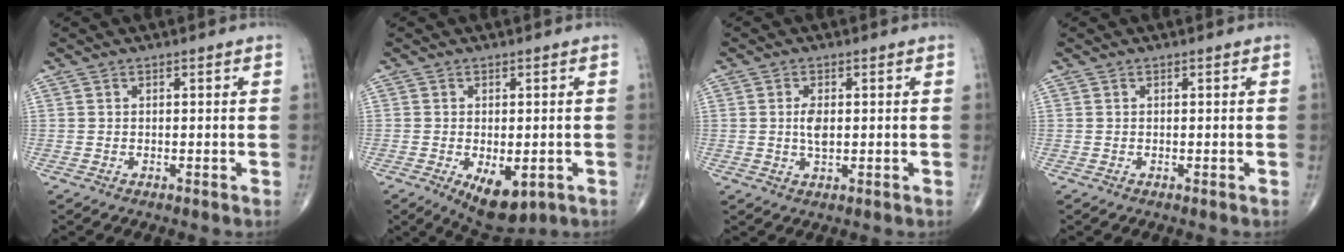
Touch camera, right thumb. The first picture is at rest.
{"total": 8.0, "force": [-2.8, 4.0, 6.3], "torque": [-0.083, -0.007, -0.031]}
{"total": 3.4, "force": [0.2, 1.7, 3.0], "torque": [-0.055, -0.004, 0.004]}
{"total": 0.0}